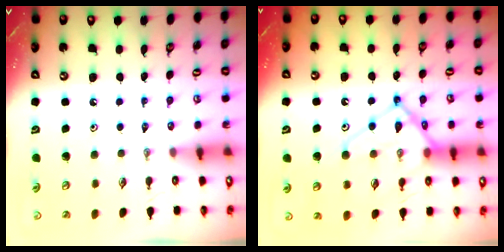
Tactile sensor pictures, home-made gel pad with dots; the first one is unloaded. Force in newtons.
{"total": 17.3, "press": 17.2, "slide": 1.4}